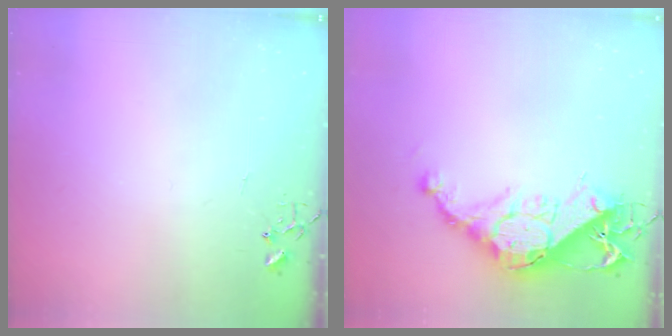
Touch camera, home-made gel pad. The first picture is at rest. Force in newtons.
{"total": 15.7, "press": 15.7, "slide": 1.1}